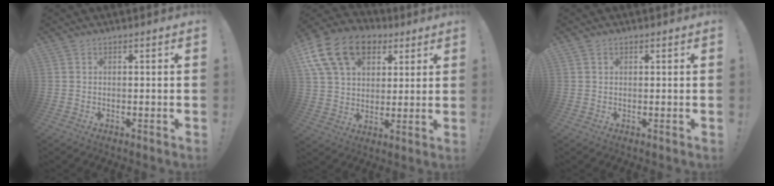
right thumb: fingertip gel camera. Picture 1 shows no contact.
{"total": 18.5, "force": [8.8, 12.6, 10.3], "torque": [-0.180, -0.037, 0.164]}
{"total": 0.6, "force": [0.3, 0.5, 0.0], "torque": [0.004, -0.001, 0.006]}